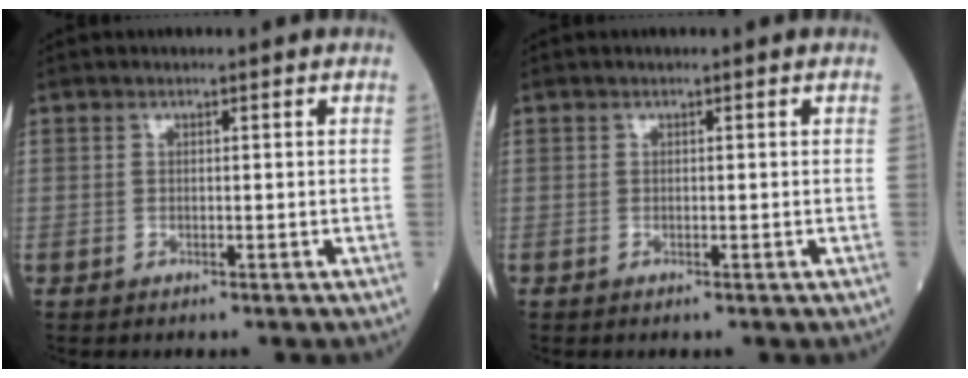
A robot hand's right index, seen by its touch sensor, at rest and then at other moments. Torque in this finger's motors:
{"motor_torque": [0.01, 0.00, -0.04, -0.01]}